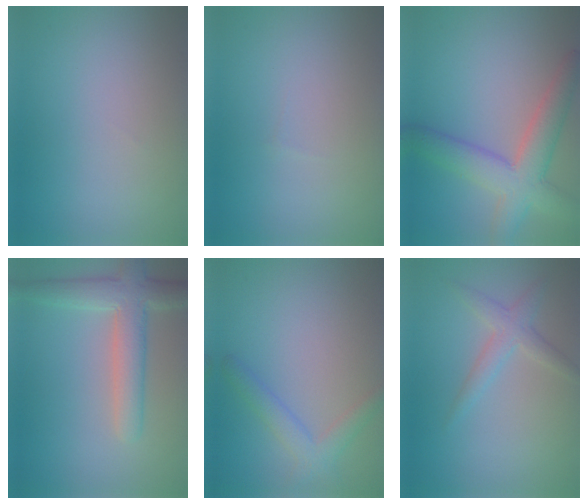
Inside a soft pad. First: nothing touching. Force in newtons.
{"total": 0.0}
{"total": 6.1, "press": 6.0, "slide": 0.6}
{"total": 5.0, "press": 4.9, "slide": 0.4}
{"total": 2.5, "press": 2.5, "slide": 0.3}
{"total": 2.3, "press": 2.2, "slide": 0.1}